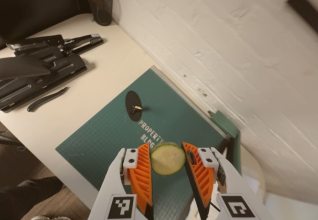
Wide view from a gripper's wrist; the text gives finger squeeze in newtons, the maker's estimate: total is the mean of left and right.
{"total": 8.6, "left": 8.5, "right": 8.7}